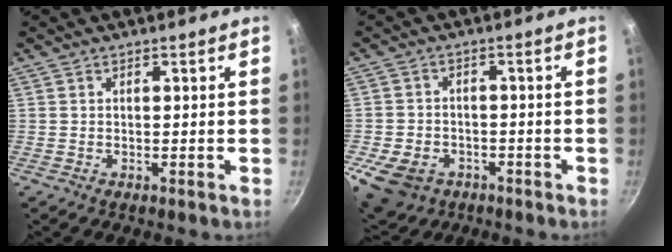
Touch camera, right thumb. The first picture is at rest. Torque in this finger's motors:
{"motor_torque": [1.54, 0.85, 0.64, -0.39, 0.06]}